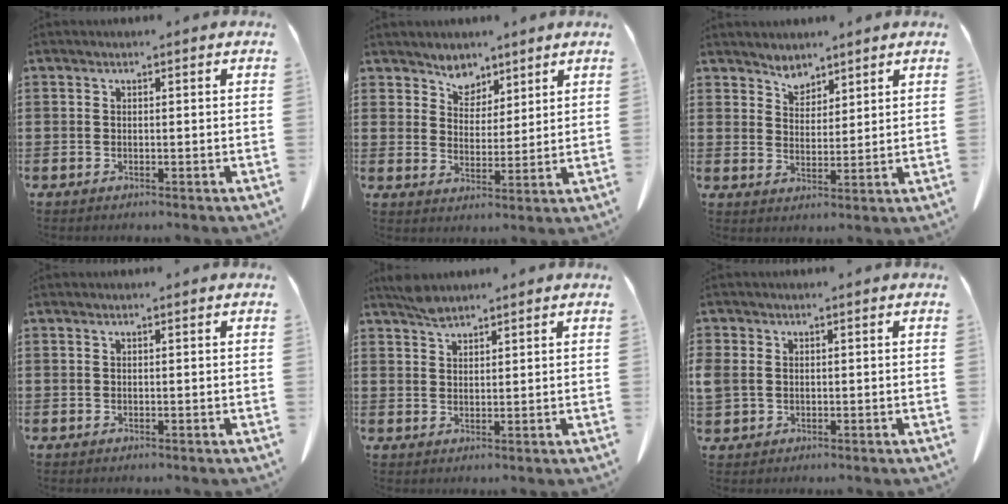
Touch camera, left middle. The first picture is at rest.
{"total": 4.0, "force": [3.4, 2.0, 0.3], "torque": [-0.022, -0.004, 0.064]}
{"total": 3.5, "force": [3.1, 1.6, 0.3], "torque": [-0.017, -0.003, 0.060]}
{"total": 0.0}
{"total": 2.6, "force": [2.2, 0.8, 1.1], "torque": [-0.029, 0.001, 0.043]}
{"total": 1.8, "force": [0.1, 1.5, 0.9], "torque": [-0.030, 0.002, -0.002]}